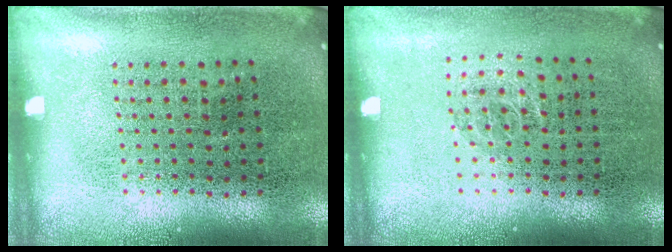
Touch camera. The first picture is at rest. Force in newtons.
{"total": 0.6, "press": 0.4, "slide": 0.4}